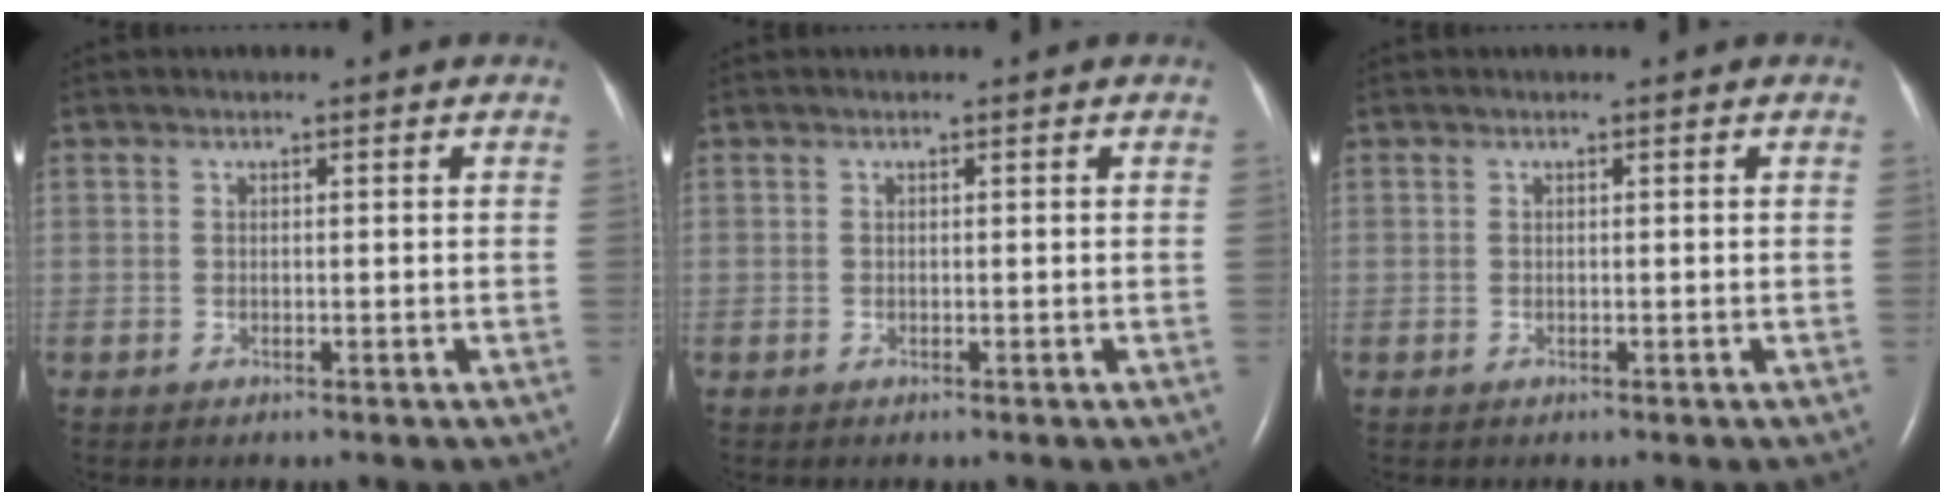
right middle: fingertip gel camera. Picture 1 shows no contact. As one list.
[{"total": 0.0}, {"total": 0.0}]